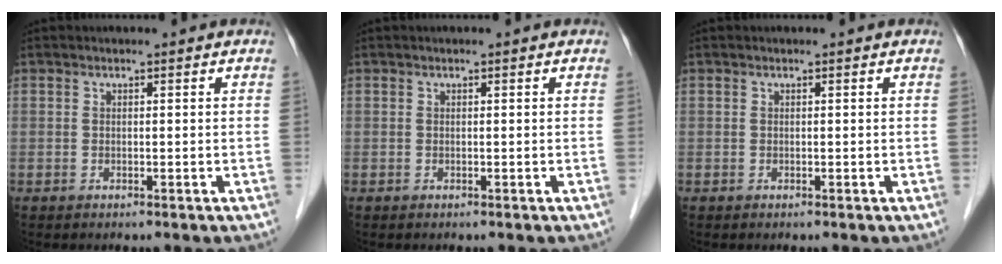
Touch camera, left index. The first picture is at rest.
{"total": 0.0}
{"total": 0.0}